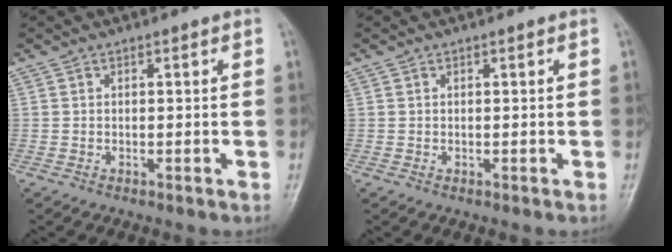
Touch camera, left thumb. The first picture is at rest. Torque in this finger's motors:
{"motor_torque": [-0.13, -0.05, -0.09, -0.10, 0.00]}